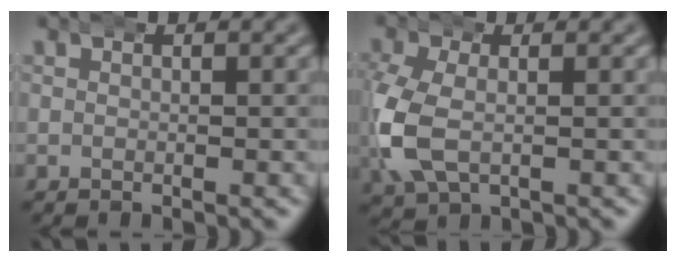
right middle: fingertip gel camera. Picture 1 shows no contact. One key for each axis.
{"total": 5.5, "fx": -1.0, "fy": 4.0, "fz": 3.6, "tx": -0.121, "ty": -0.016, "tz": -0.004}